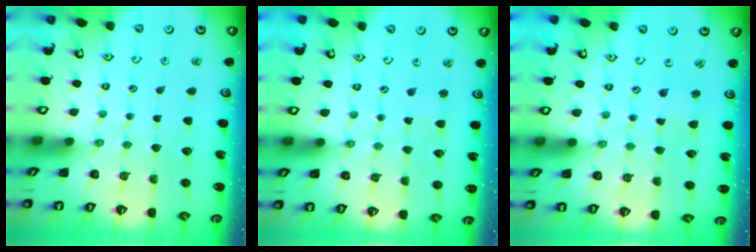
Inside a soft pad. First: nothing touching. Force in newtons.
{"total": 1.9, "press": 1.9, "slide": 0.3}
{"total": 1.8, "press": 1.7, "slide": 0.3}